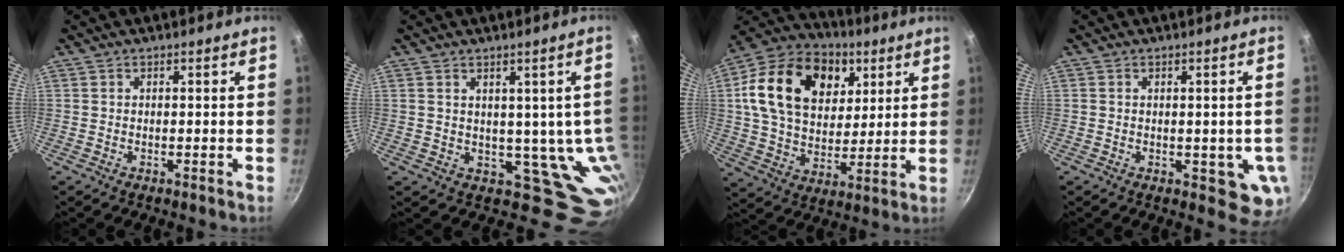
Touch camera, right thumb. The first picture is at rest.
{"total": 10.1, "force": [2.2, 7.0, 7.0], "torque": [-0.064, -0.019, 0.053]}
{"total": 23.7, "force": [7.8, 16.6, 15.0], "torque": [-0.244, -0.004, 0.128]}
{"total": 6.3, "force": [-0.8, 3.1, 5.4], "torque": [-0.048, -0.004, -0.006]}